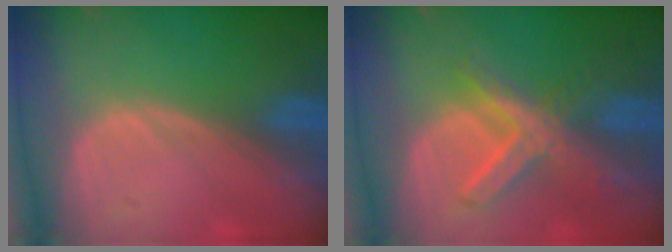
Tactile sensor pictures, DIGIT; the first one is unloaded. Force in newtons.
{"total": 7.2, "press": 6.3, "slide": 3.5}